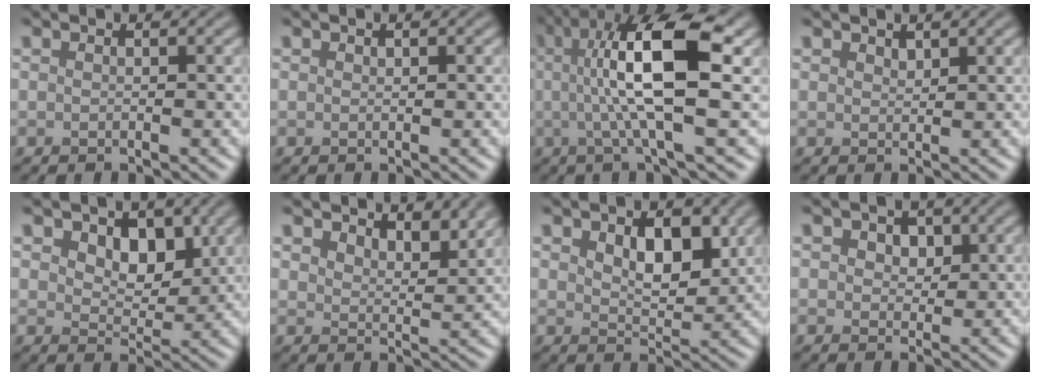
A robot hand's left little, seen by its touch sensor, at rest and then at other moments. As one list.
[{"total": 0.0}, {"total": 9.7, "force": [1.2, 2.3, 9.4], "torque": [-0.161, 0.005, 0.019]}, {"total": 0.9, "force": [0.7, 0.4, 0.4], "torque": [-0.010, -0.001, 0.014]}, {"total": 4.2, "force": [1.9, 2.7, 2.7], "torque": [-0.048, -0.012, 0.017]}, {"total": 4.0, "force": [3.3, 1.6, 1.6], "torque": [-0.034, -0.005, 0.038]}, {"total": 4.5, "force": [1.3, 2.7, 3.4], "torque": [-0.064, -0.010, 0.018]}, {"total": 3.0, "force": [1.2, 2.2, 1.7], "torque": [-0.036, 0.004, 0.008]}]